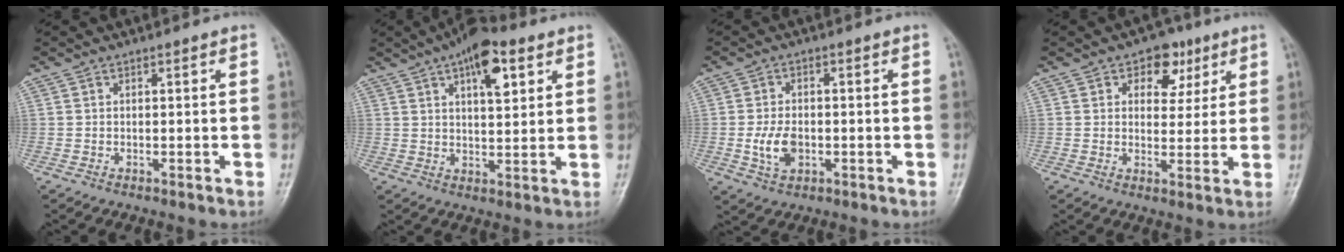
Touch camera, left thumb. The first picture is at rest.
{"total": 10.2, "force": [5.1, 4.2, 7.8], "torque": [-0.101, -0.013, 0.075]}
{"total": 5.6, "force": [-1.1, 3.6, 4.2], "torque": [-0.075, 0.003, -0.016]}
{"total": 7.1, "force": [3.5, 5.0, 3.7], "torque": [-0.009, -0.010, 0.044]}